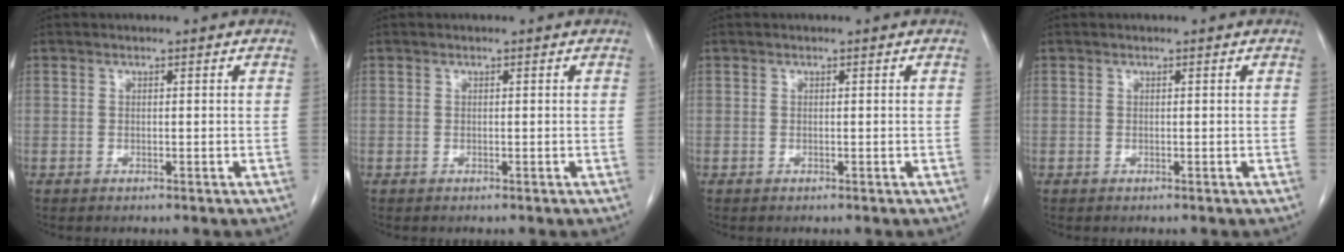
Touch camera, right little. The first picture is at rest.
{"total": 0.0}
{"total": 0.0}
{"total": 0.0}